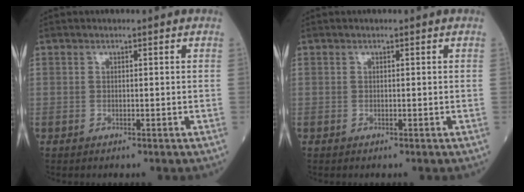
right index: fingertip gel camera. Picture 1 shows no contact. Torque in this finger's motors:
{"motor_torque": [0.13, 0.05, 0.04, -0.01]}